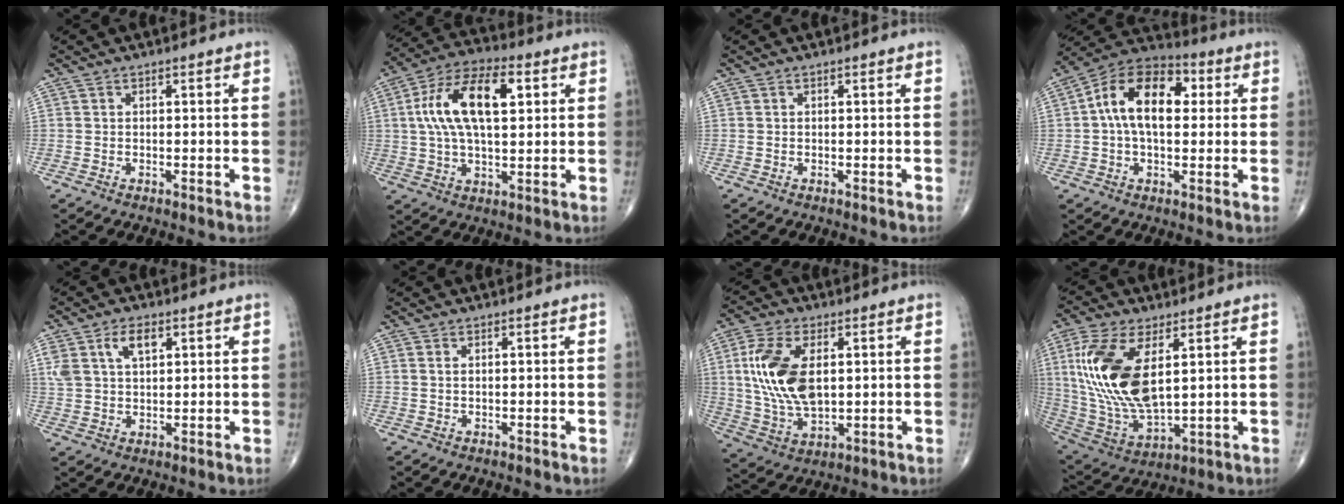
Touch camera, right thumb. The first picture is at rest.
{"total": 16.2, "force": [3.7, 7.7, 13.8], "torque": [-0.253, 0.018, 0.063]}
{"total": 0.0}
{"total": 14.8, "force": [2.3, 8.6, 11.8], "torque": [-0.191, 0.028, 0.028]}
{"total": 6.7, "force": [3.1, 3.4, 4.8], "torque": [-0.091, -0.002, 0.064]}
{"total": 0.7, "force": [0.3, 0.2, 0.6], "torque": [-0.018, 0.006, 0.009]}
{"total": 14.6, "force": [2.5, 7.8, 12.1], "torque": [-0.245, -0.009, 0.055]}
{"total": 19.5, "force": [4.6, 9.1, 16.6], "torque": [-0.348, -0.025, 0.098]}